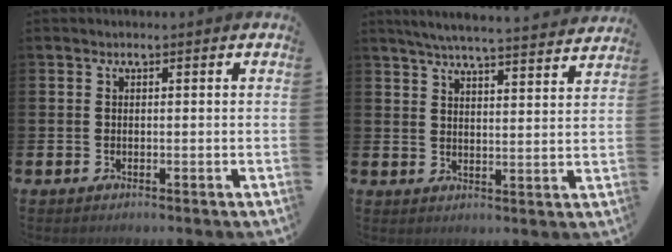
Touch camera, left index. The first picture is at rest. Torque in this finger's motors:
{"motor_torque": [0.90, -1.24, 0.34, 0.13]}